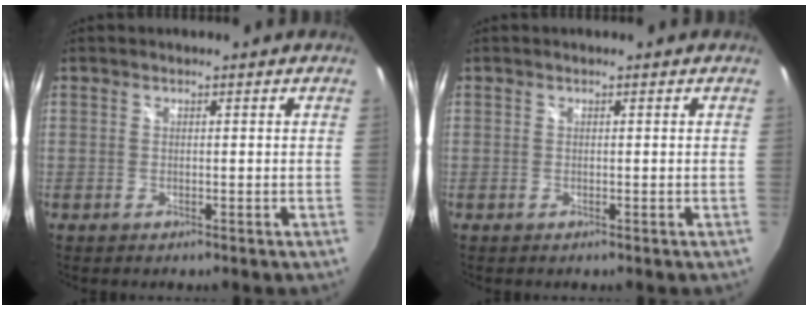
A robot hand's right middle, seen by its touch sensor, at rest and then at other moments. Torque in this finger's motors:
{"motor_torque": [0.00, 0.00, 0.00, 0.00]}